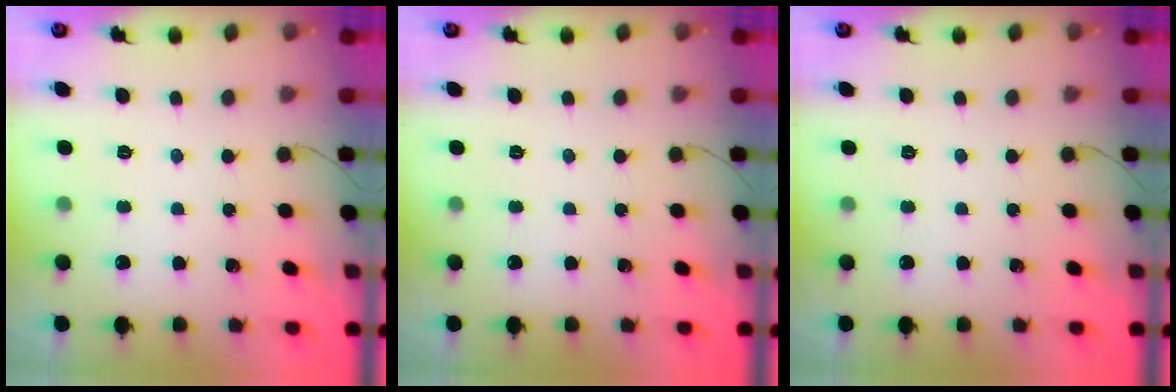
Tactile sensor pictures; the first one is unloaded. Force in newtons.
{"total": 0.0}
{"total": 0.0}